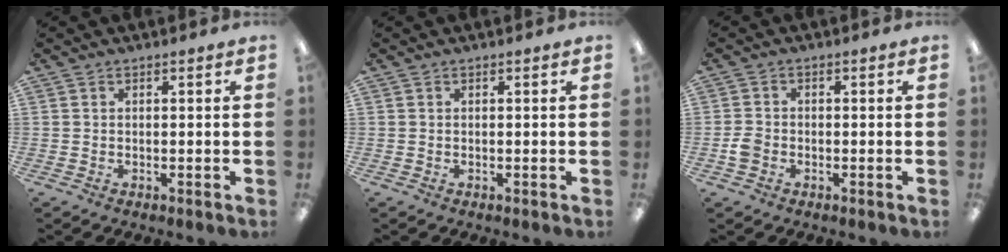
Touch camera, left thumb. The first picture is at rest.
{"total": 0.0}
{"total": 3.0, "force": [-1.1, 2.4, 1.4], "torque": [-0.021, 0.009, -0.020]}